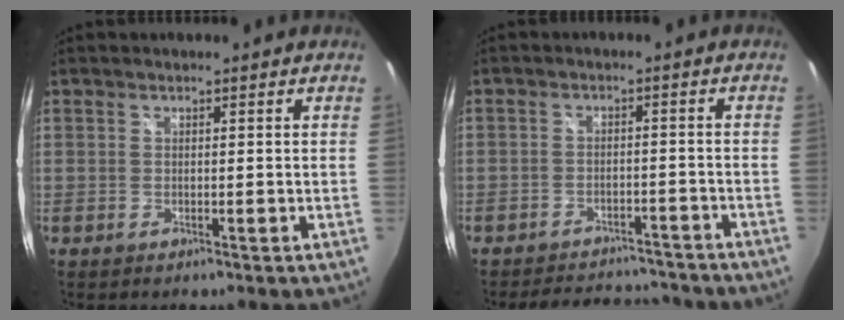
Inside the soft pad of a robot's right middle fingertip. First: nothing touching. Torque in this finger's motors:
{"motor_torque": [0.81, -1.33, -0.07, 0.01]}